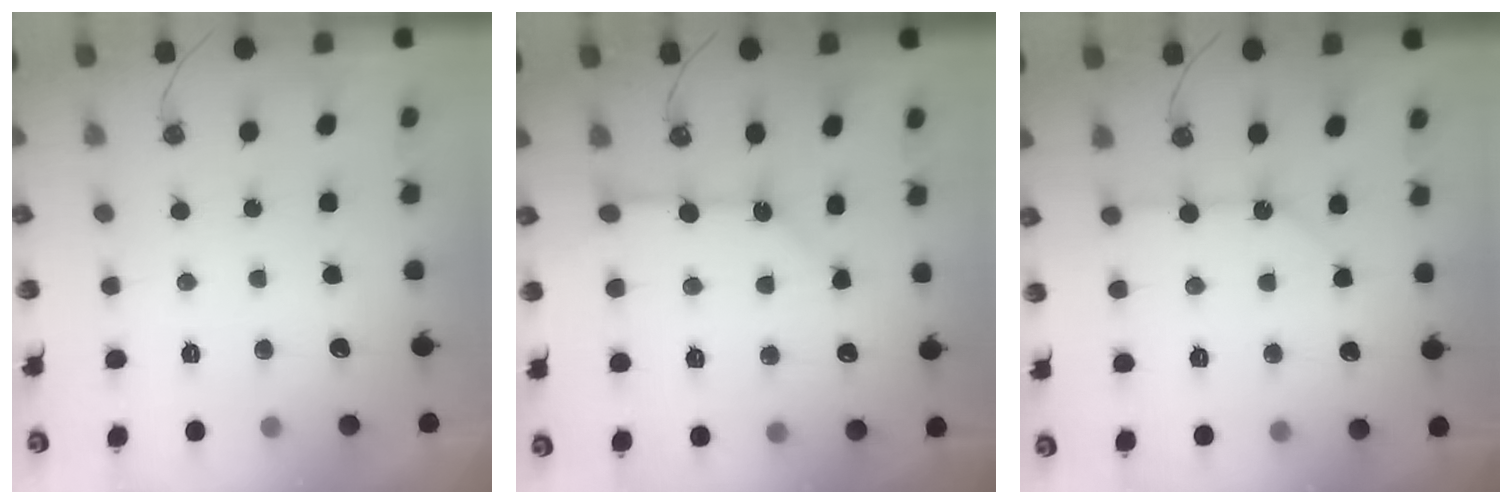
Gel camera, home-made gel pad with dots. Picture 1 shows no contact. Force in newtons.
{"total": 9.3, "press": 9.3, "slide": 0.2}
{"total": 9.0, "press": 8.9, "slide": 1.1}